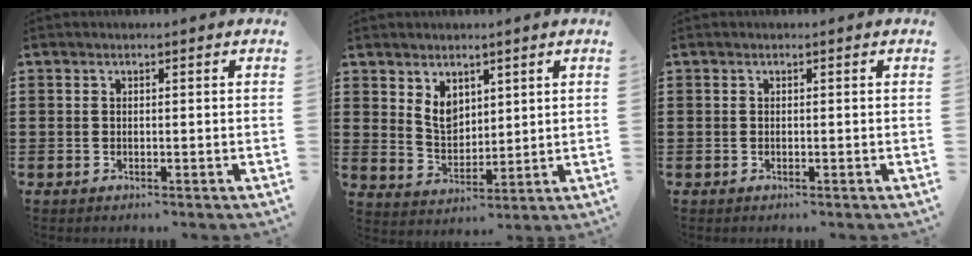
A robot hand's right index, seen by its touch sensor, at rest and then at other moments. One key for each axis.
{"total": 4.9, "fx": 2.7, "fy": 3.2, "fz": 2.4, "tx": -0.060, "ty": 0.006, "tz": 0.050}
{"total": 0.0}